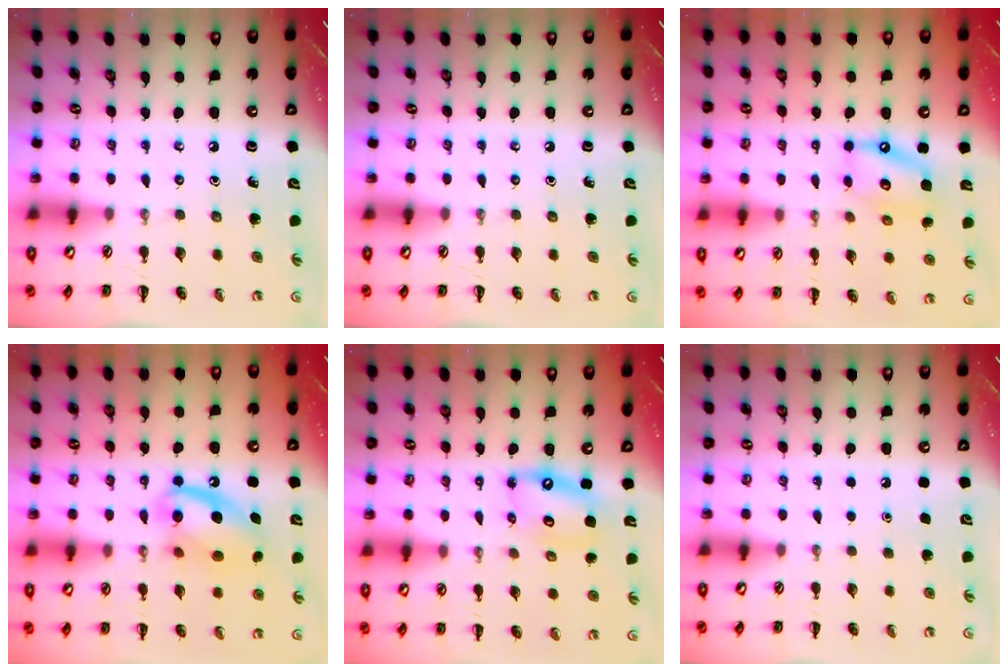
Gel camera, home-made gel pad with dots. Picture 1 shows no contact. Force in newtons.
{"total": 0.0}
{"total": 11.5, "press": 11.2, "slide": 2.2}
{"total": 14.6, "press": 14.5, "slide": 2.0}
{"total": 12.0, "press": 11.6, "slide": 3.1}
{"total": 1.6, "press": 1.6, "slide": 0.1}